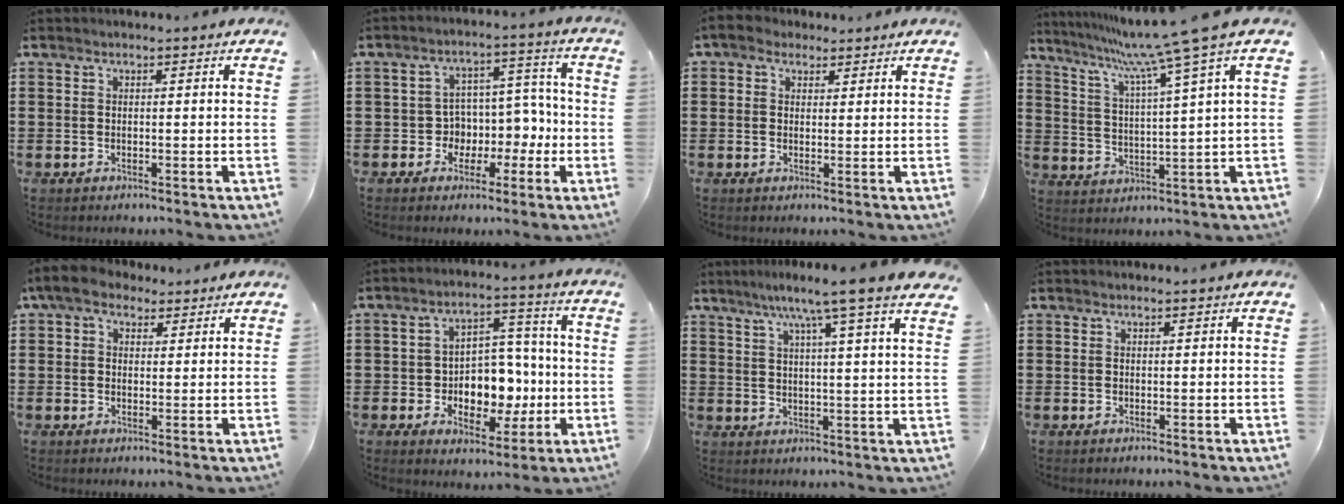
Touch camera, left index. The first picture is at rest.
{"total": 5.8, "force": [-0.6, 5.6, 1.4], "torque": [-0.044, -0.005, -0.008]}
{"total": 2.6, "force": [1.5, 2.0, 0.8], "torque": [-0.025, 0.012, 0.027]}
{"total": 9.3, "force": [6.8, -1.7, 6.2], "torque": [-0.144, -0.044, 0.104]}
{"total": 5.2, "force": [3.3, 3.0, 2.8], "torque": [-0.066, 0.011, 0.061]}
{"total": 7.7, "force": [-0.6, 6.4, 4.1], "torque": [-0.068, 0.003, -0.010]}
{"total": 7.6, "force": [5.7, -1.0, 5.0], "torque": [-0.108, -0.023, 0.089]}
{"total": 0.0}